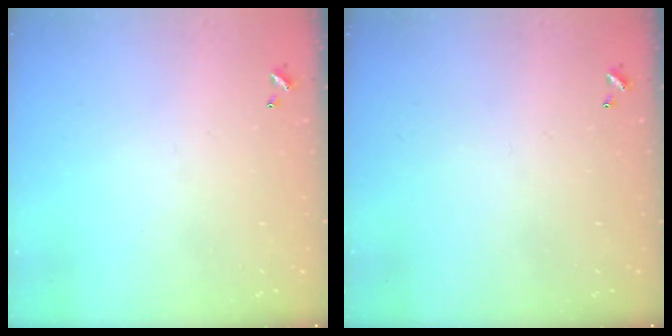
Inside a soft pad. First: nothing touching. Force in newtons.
{"total": 0.0}